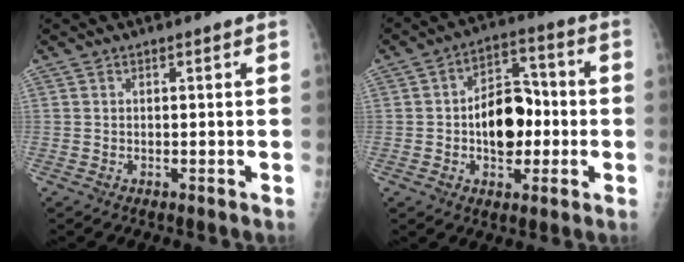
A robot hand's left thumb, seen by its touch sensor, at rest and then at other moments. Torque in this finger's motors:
{"motor_torque": [1.12, 1.02, 0.56, -0.43, 0.24]}